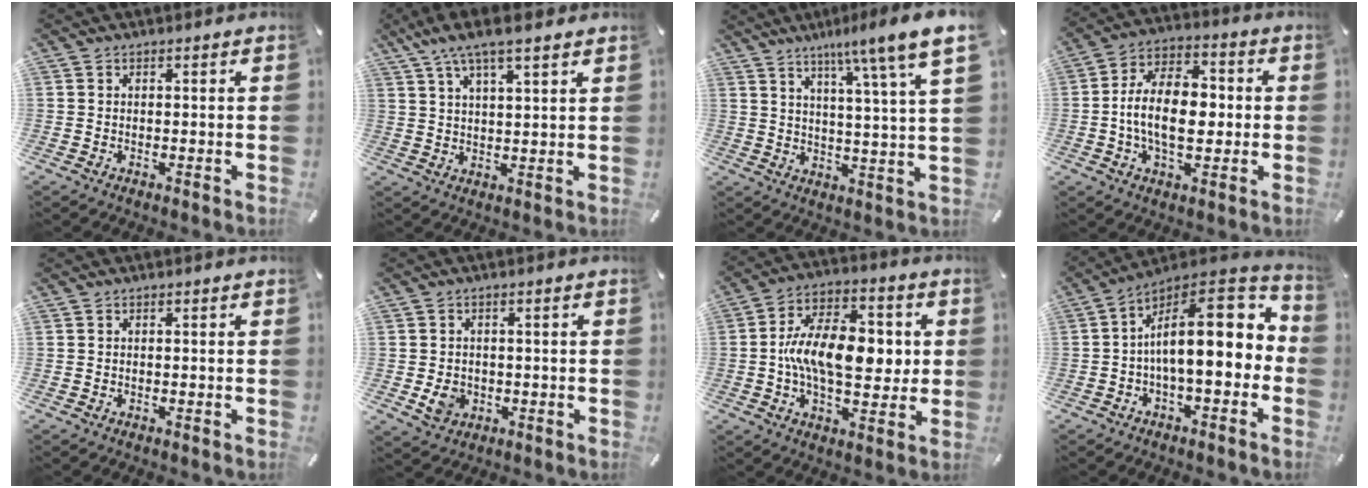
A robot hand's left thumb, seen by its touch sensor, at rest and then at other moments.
{"total": 7.4, "force": [5.6, 1.5, 4.6], "torque": [-0.102, -0.013, 0.102]}
{"total": 10.7, "force": [7.4, -0.1, 7.7], "torque": [-0.120, -0.056, 0.109]}
{"total": 13.5, "force": [-1.5, 8.5, 10.5], "torque": [-0.204, 0.010, -0.030]}
{"total": 0.0}
{"total": 4.4, "force": [-0.7, 3.9, 2.0], "torque": [-0.032, -0.004, -0.015]}
{"total": 16.1, "force": [0.2, 9.2, 13.3], "torque": [-0.240, 0.009, 0.003]}
{"total": 16.8, "force": [1.2, 7.2, 15.1], "torque": [-0.234, -0.027, 0.019]}